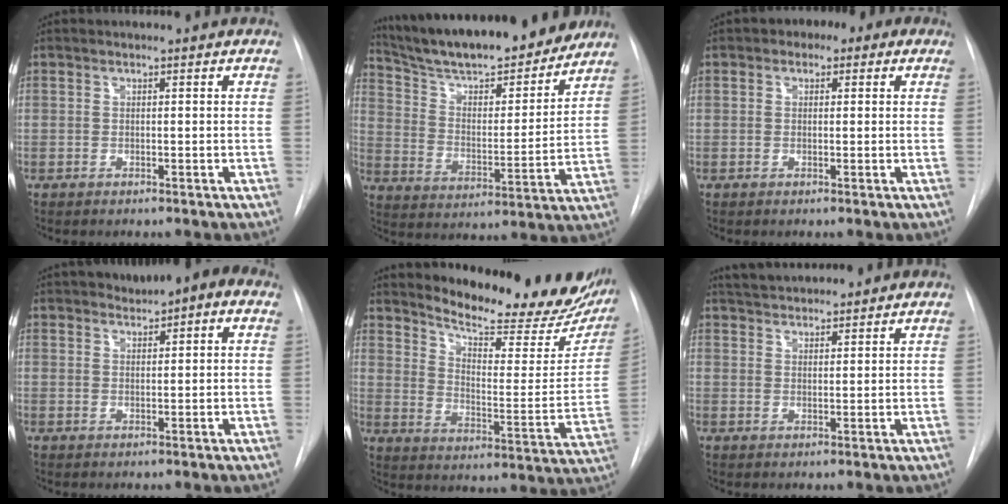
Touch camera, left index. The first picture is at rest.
{"total": 21.8, "force": [19.2, 3.7, 9.6], "torque": [-0.161, -0.008, 0.294]}
{"total": 3.9, "force": [1.4, 2.6, 2.5], "torque": [-0.035, 0.024, 0.014]}
{"total": 6.2, "force": [3.7, 2.2, 4.4], "torque": [-0.068, 0.028, 0.051]}
{"total": 22.8, "force": [20.4, 5.2, 8.7], "torque": [-0.121, -0.080, 0.257]}
{"total": 7.3, "force": [6.9, 1.1, 2.4], "torque": [-0.047, 0.027, 0.114]}